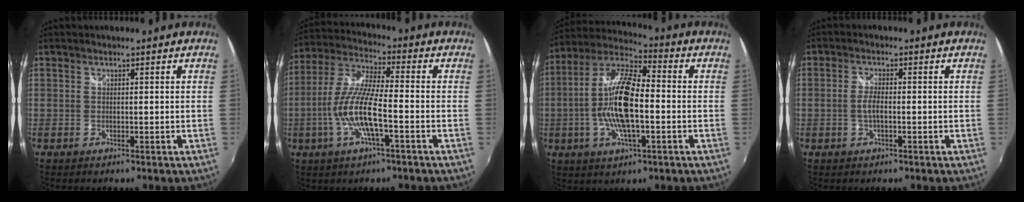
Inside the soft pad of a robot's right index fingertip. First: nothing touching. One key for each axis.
{"total": 11.8, "fx": -3.6, "fy": 2.0, "fz": 11.1, "tx": -0.232, "ty": -0.004, "tz": -0.069}
{"total": 14.6, "fx": -2.3, "fy": 4.6, "fz": 13.7, "tx": -0.273, "ty": 0.004, "tz": -0.051}
{"total": 2.6, "fx": -0.6, "fy": 0.7, "fz": 2.4, "tx": -0.050, "ty": 0.001, "tz": -0.013}